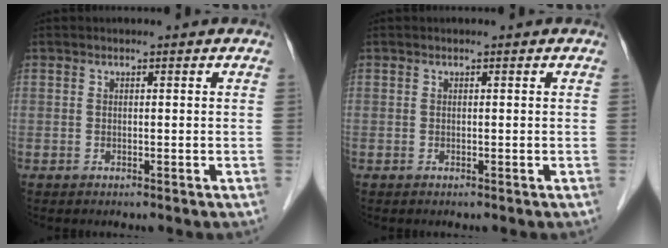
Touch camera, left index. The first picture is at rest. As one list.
[{"total": 0.0}]